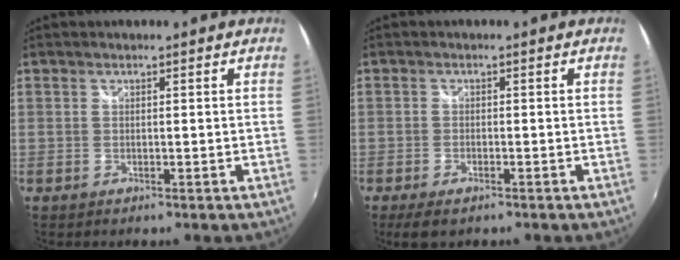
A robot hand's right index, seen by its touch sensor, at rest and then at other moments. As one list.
[{"total": 4.3, "force": [-3.1, 1.6, 2.5], "torque": [-0.061, -0.018, -0.053]}]